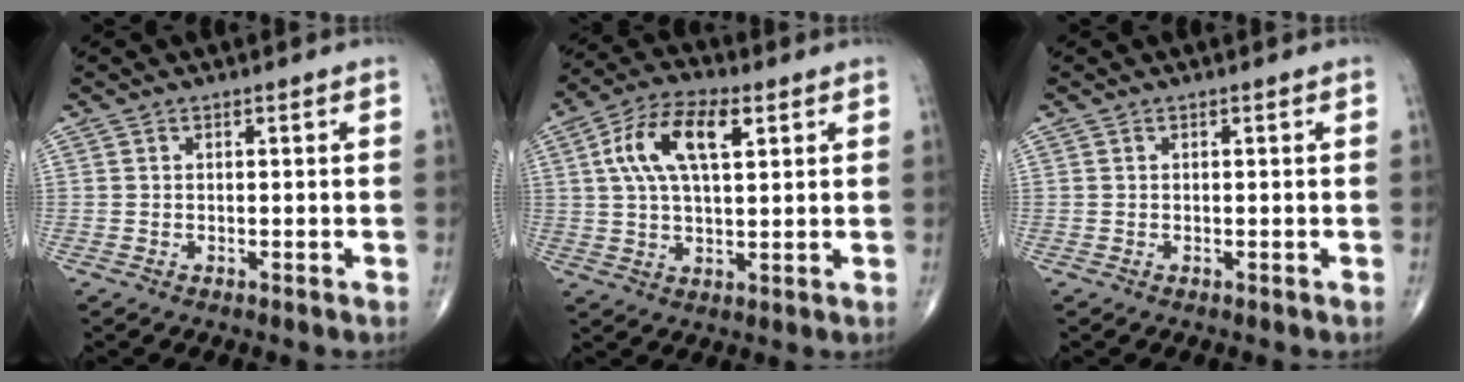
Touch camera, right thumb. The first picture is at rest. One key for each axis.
{"total": 12.0, "fx": 3.9, "fy": 5.5, "fz": 10.0, "tx": -0.189, "ty": 0.012, "tz": 0.067}
{"total": 0.0}